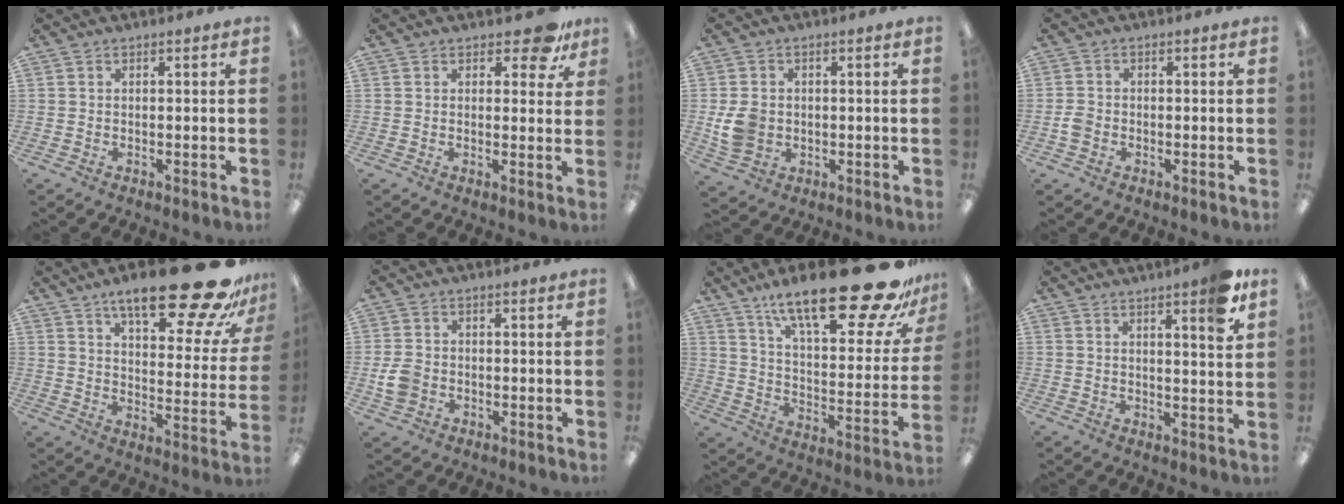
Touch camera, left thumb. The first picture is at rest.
{"total": 7.1, "force": [4.6, 3.5, 4.1], "torque": [-0.041, -0.023, 0.077]}
{"total": 7.1, "force": [-0.3, 6.2, 3.6], "torque": [-0.064, 0.009, -0.002]}
{"total": 2.5, "force": [-0.8, 2.1, 1.1], "torque": [-0.018, 0.004, -0.015]}
{"total": 24.8, "force": [17.0, 7.0, 16.6], "torque": [-0.226, -0.116, 0.270]}
{"total": 4.9, "force": [-1.4, 4.0, 2.6], "torque": [-0.054, 0.007, -0.025]}
{"total": 28.2, "force": [19.3, 7.7, 19.0], "torque": [-0.280, -0.128, 0.311]}
{"total": 7.2, "force": [5.1, 0.9, 5.0], "torque": [-0.068, -0.026, 0.081]}